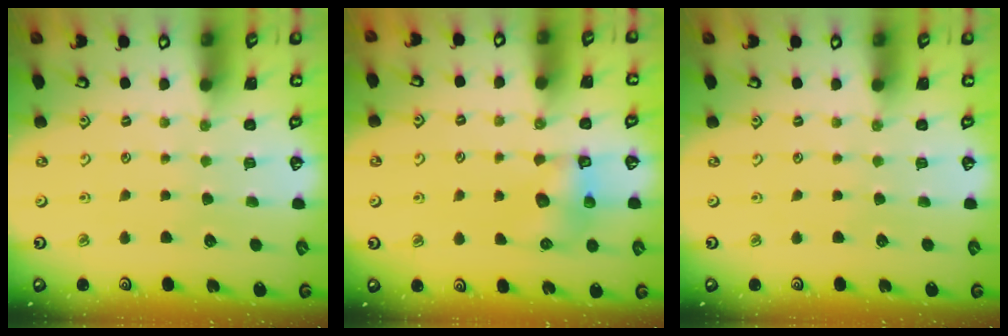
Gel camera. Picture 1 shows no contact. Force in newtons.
{"total": 7.1, "press": 7.1, "slide": 0.2}
{"total": 0.0}